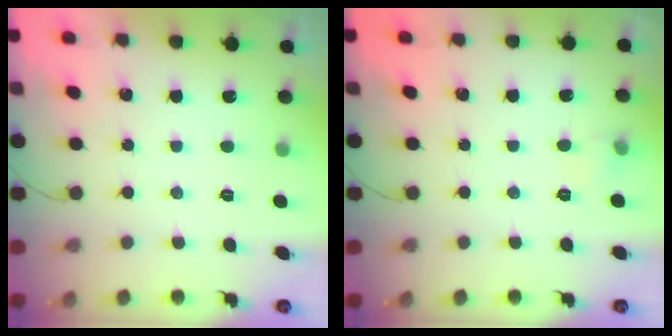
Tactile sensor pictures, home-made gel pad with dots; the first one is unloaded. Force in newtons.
{"total": 3.7, "press": 3.5, "slide": 1.1}